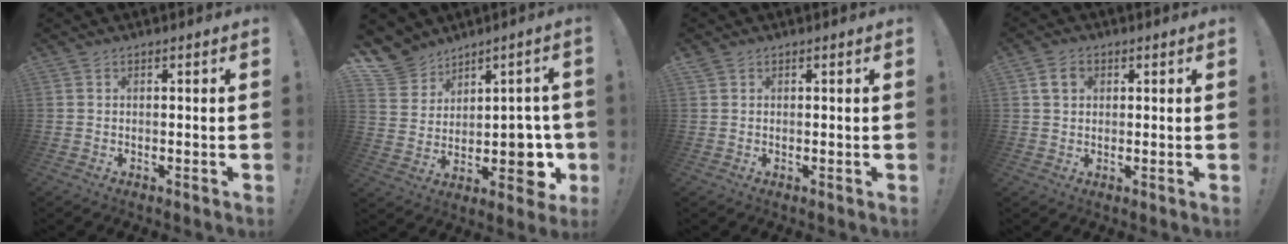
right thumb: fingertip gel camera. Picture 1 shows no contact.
{"total": 10.9, "force": [4.0, 9.0, 4.8], "torque": [-0.068, -0.031, 0.097]}
{"total": 0.7, "force": [0.5, 0.5, 0.0], "torque": [0.009, -0.002, 0.007]}
{"total": 4.8, "force": [1.6, 3.7, 2.6], "torque": [-0.038, 0.004, 0.030]}